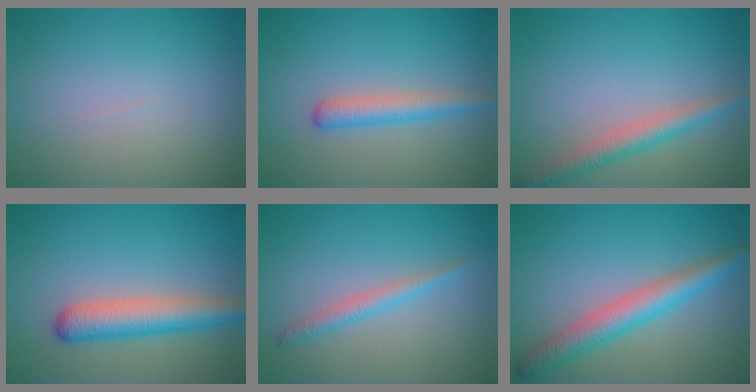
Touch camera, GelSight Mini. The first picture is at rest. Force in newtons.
{"total": 2.5, "press": 2.5, "slide": 0.1}
{"total": 2.9, "press": 2.9, "slide": 0.1}
{"total": 4.9, "press": 4.9, "slide": 0.2}
{"total": 1.8, "press": 1.8, "slide": 0.1}
{"total": 4.4, "press": 4.4, "slide": 0.1}